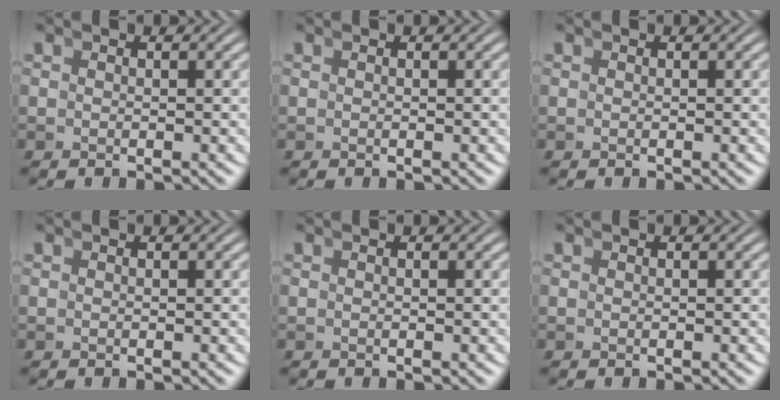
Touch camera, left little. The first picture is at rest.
{"total": 0.0}
{"total": 0.0}
{"total": 0.0}
{"total": 0.0}
{"total": 0.0}